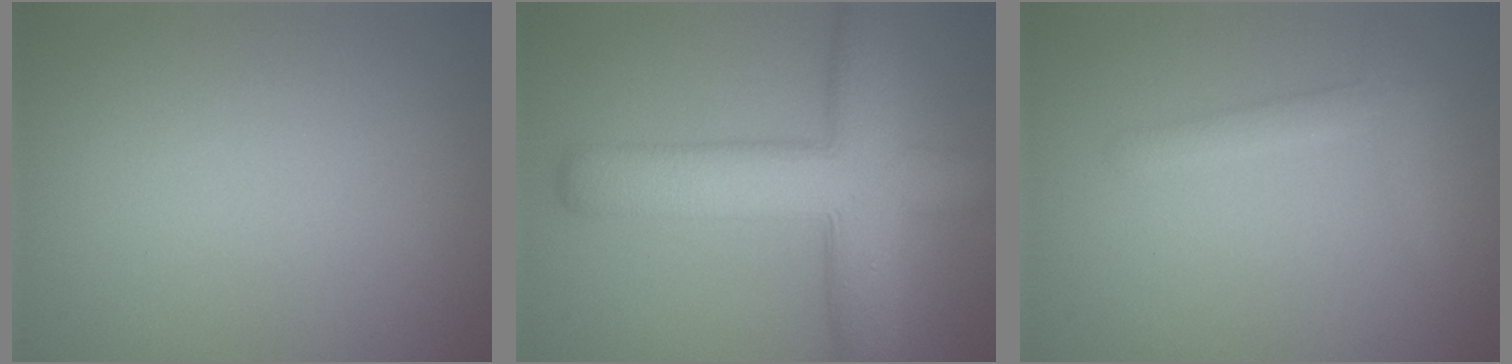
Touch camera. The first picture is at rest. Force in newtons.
{"total": 9.2, "press": 9.2, "slide": 0.5}
{"total": 1.7, "press": 1.7, "slide": 0.1}